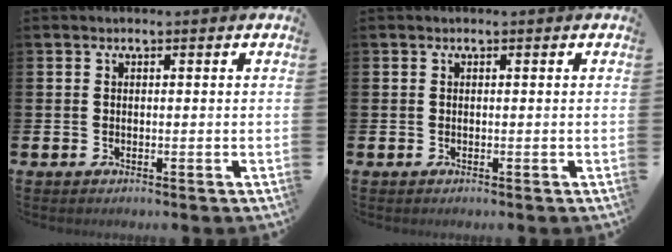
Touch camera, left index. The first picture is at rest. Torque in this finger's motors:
{"motor_torque": [0.00, 0.00, 0.00, 0.00]}